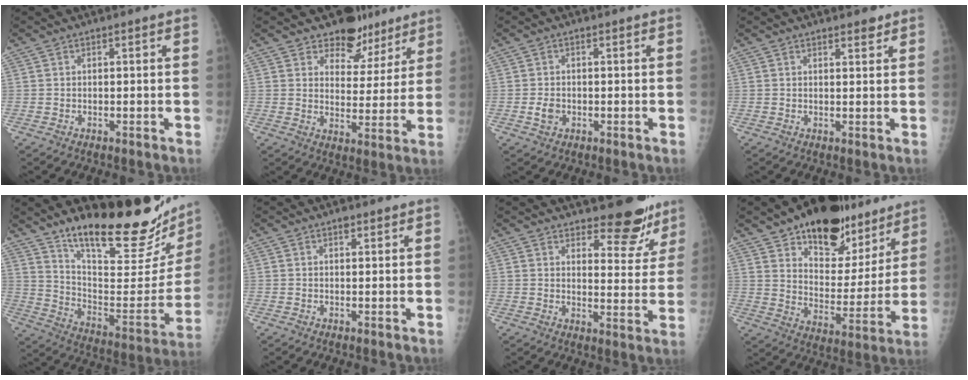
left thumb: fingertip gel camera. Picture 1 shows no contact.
{"total": 9.8, "force": [7.8, 5.8, 1.7], "torque": [0.019, -0.049, 0.109]}
{"total": 2.5, "force": [-0.6, 1.9, 1.5], "torque": [-0.022, 0.001, -0.009]}
{"total": 1.8, "force": [1.5, 0.6, 0.8], "torque": [-0.003, -0.010, 0.020]}
{"total": 28.0, "force": [22.3, 6.4, 15.6], "torque": [-0.200, -0.148, 0.325]}
{"total": 1.1, "force": [0.8, 0.5, 0.6], "torque": [-0.004, -0.003, 0.010]}
{"total": 10.2, "force": [8.4, 3.9, 4.3], "torque": [-0.019, -0.068, 0.108]}
{"total": 21.5, "force": [15.2, 11.2, 10.4], "torque": [-0.094, -0.081, 0.232]}